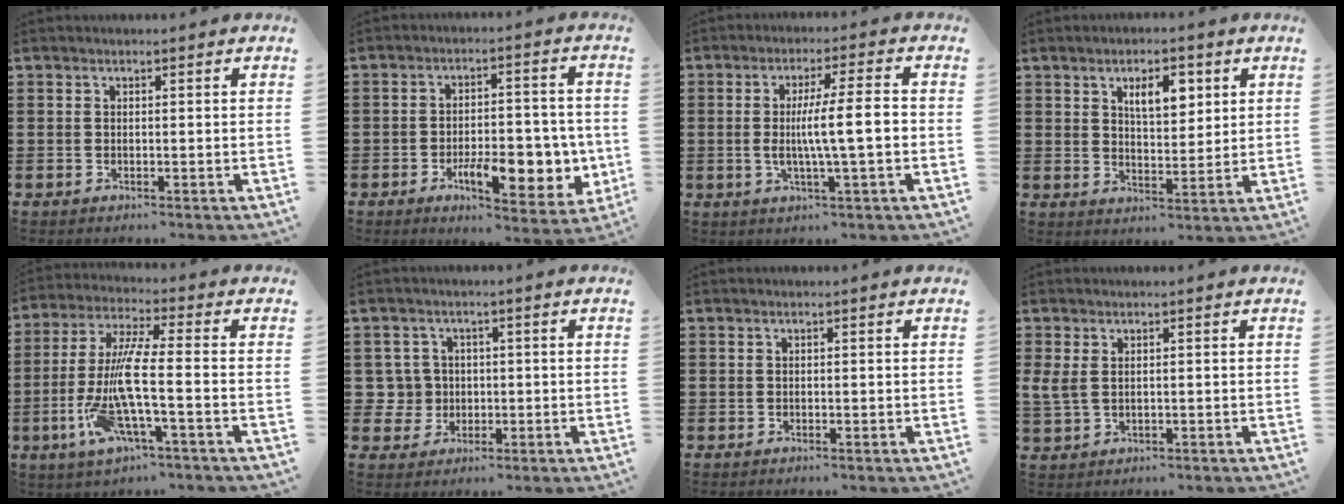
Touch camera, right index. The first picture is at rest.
{"total": 10.4, "force": [-3.0, 4.9, 8.6], "torque": [-0.122, -0.004, -0.047]}
{"total": 8.1, "force": [-0.6, 0.7, 8.1], "torque": [-0.141, 0.000, -0.014]}
{"total": 5.8, "force": [2.7, 2.6, 4.3], "torque": [-0.070, 0.001, 0.040]}
{"total": 10.1, "force": [-3.4, 1.0, 9.5], "torque": [-0.202, -0.020, -0.069]}
{"total": 4.2, "force": [-0.2, 4.1, 0.8], "torque": [-0.042, 0.010, -0.008]}
{"total": 0.0}
{"total": 2.1, "force": [0.5, 1.2, 1.6], "torque": [-0.050, 0.000, 0.004]}